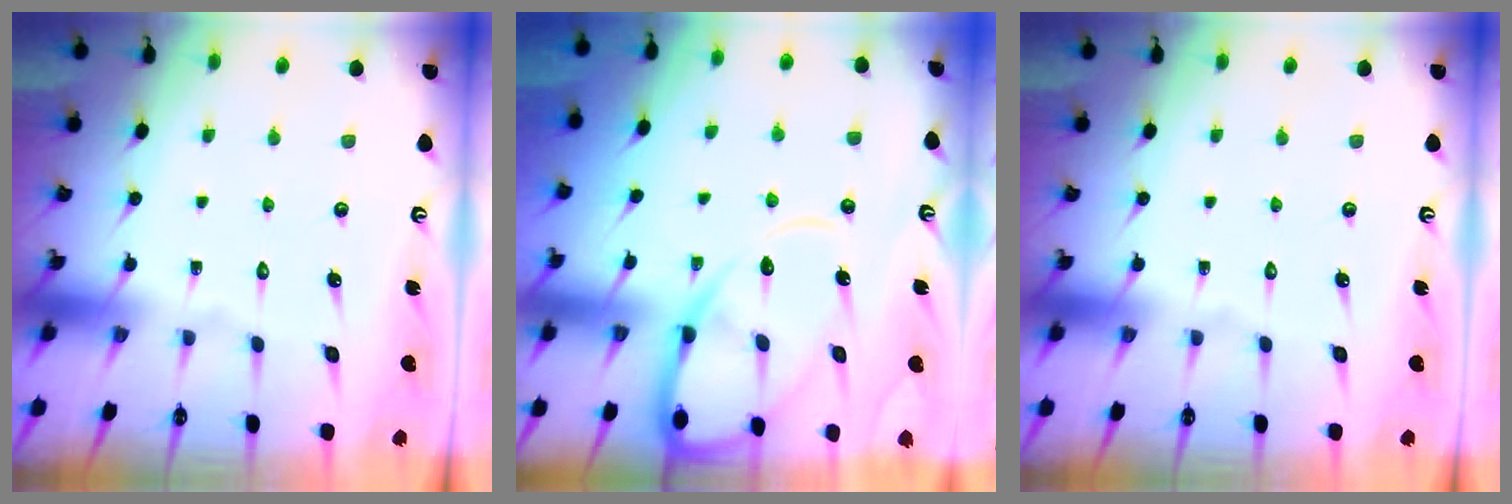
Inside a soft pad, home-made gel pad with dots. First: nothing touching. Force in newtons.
{"total": 11.8, "press": 11.7, "slide": 1.2}
{"total": 0.0}